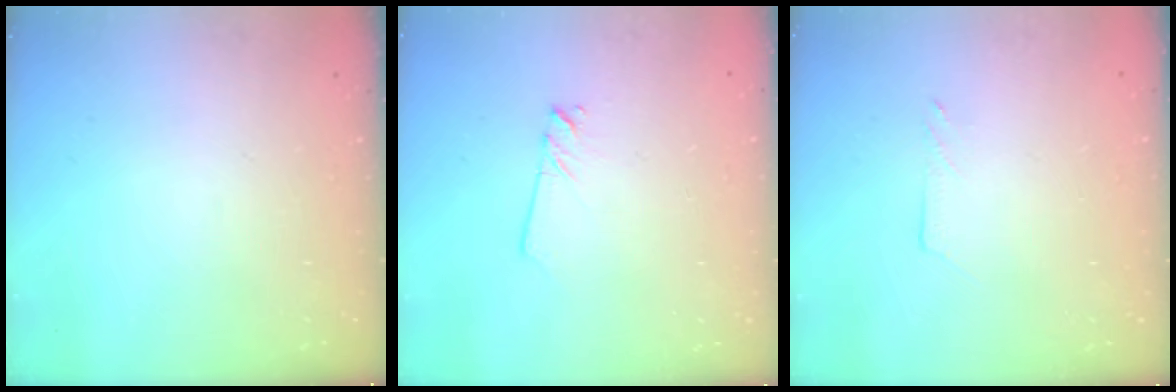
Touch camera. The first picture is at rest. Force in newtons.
{"total": 2.0, "press": 2.0, "slide": 0.2}
{"total": 2.2, "press": 2.2, "slide": 0.2}